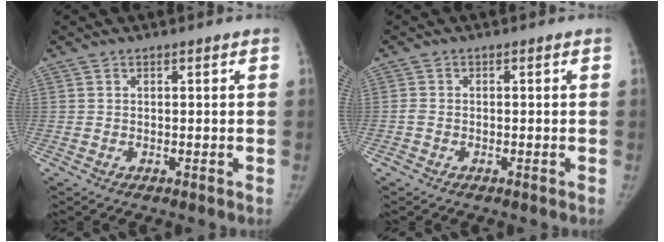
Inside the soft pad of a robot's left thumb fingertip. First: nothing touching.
{"total": 1.0, "force": [-0.4, 0.7, 0.5], "torque": [-0.014, 0.000, -0.011]}